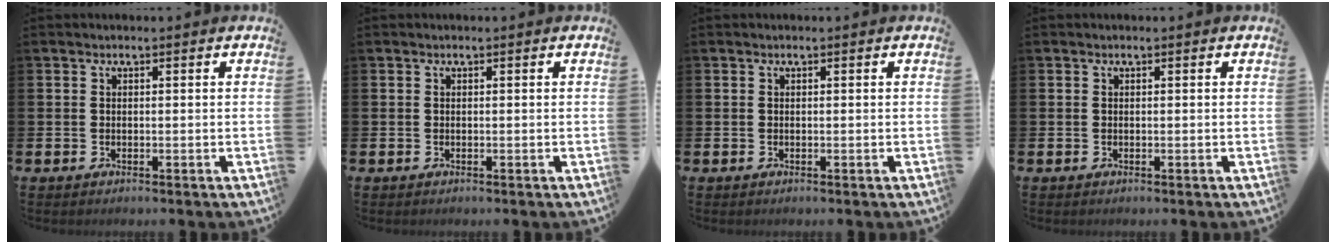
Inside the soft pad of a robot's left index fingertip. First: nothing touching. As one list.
[{"total": 0.0}, {"total": 0.0}, {"total": 0.0}]